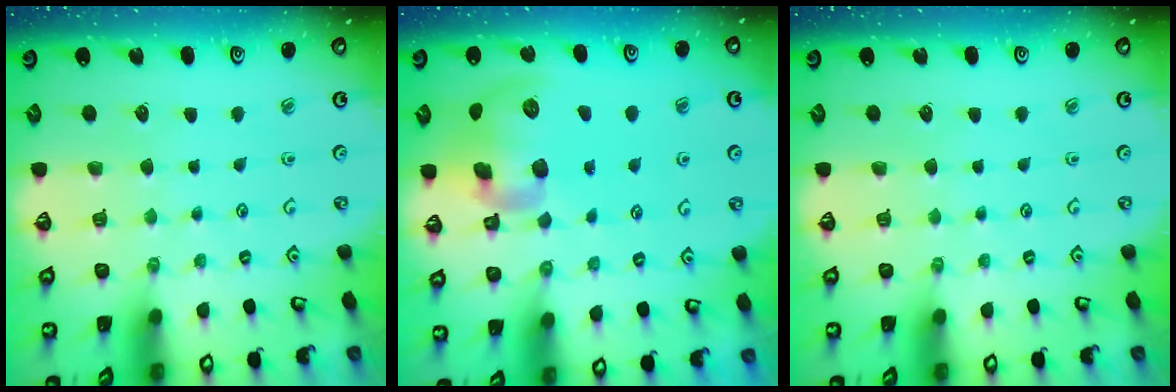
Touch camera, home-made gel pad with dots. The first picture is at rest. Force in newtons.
{"total": 14.7, "press": 14.5, "slide": 2.7}
{"total": 0.0}